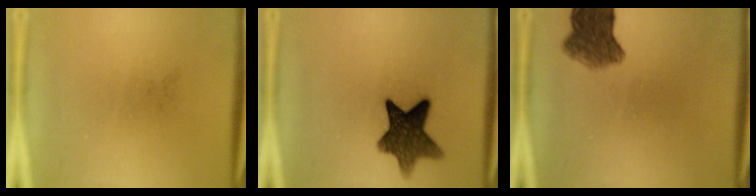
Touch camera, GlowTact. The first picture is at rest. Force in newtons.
{"total": 11.0}
{"total": 6.4}